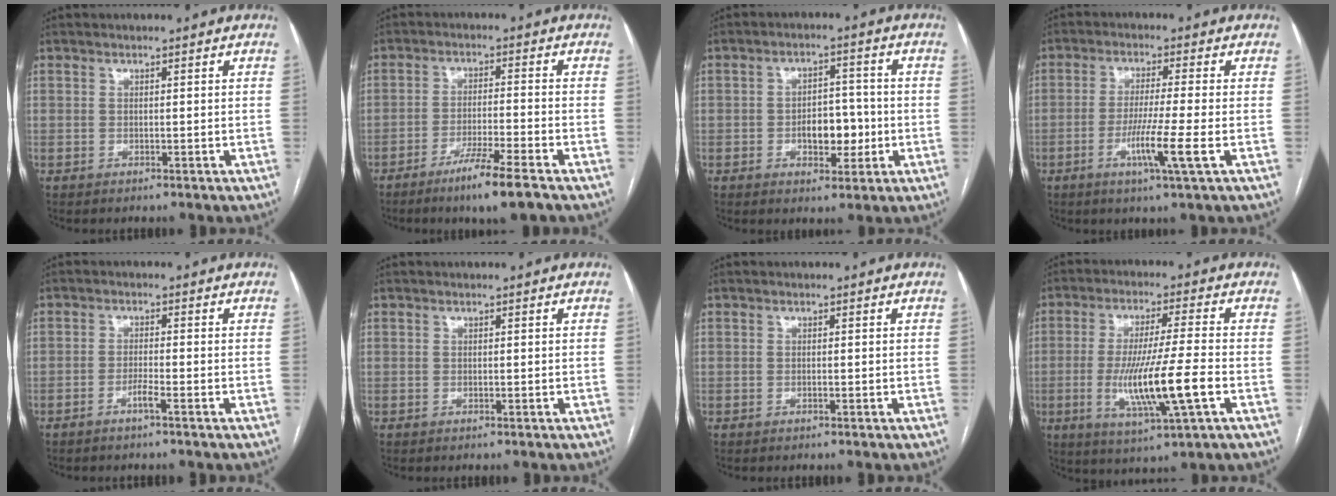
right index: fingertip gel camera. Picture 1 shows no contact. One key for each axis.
{"total": 7.5, "fx": -5.1, "fy": -0.6, "fz": 5.5, "tx": -0.095, "ty": -0.020, "tz": -0.092}
{"total": 6.2, "fx": -1.4, "fy": 3.4, "fz": 5.0, "tx": -0.074, "ty": 0.012, "tz": -0.016}
{"total": 7.4, "fx": -2.5, "fy": -1.1, "fz": 6.9, "tx": -0.128, "ty": -0.020, "tz": -0.049}
{"total": 1.9, "fx": -1.2, "fy": -0.3, "fz": 1.5, "tx": -0.029, "ty": -0.001, "tz": -0.025}
{"total": 0.0}
{"total": 0.0}
{"total": 12.1, "fx": -3.0, "fy": 0.2, "fz": 11.8, "tx": -0.225, "ty": -0.016, "tz": -0.053}